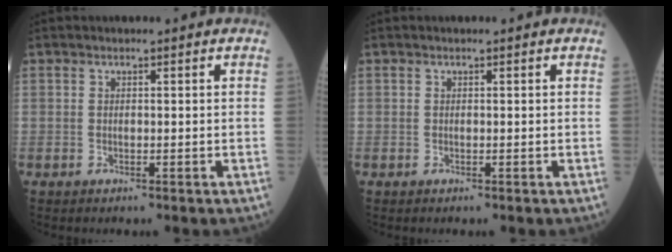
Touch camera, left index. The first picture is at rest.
{"total": 0.0}